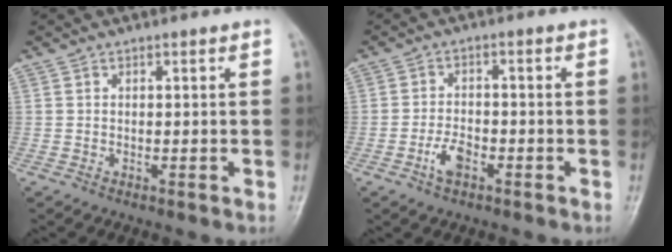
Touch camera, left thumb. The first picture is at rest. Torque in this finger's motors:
{"motor_torque": [-0.23, 0.34, 0.39, 0.22, 0.01]}